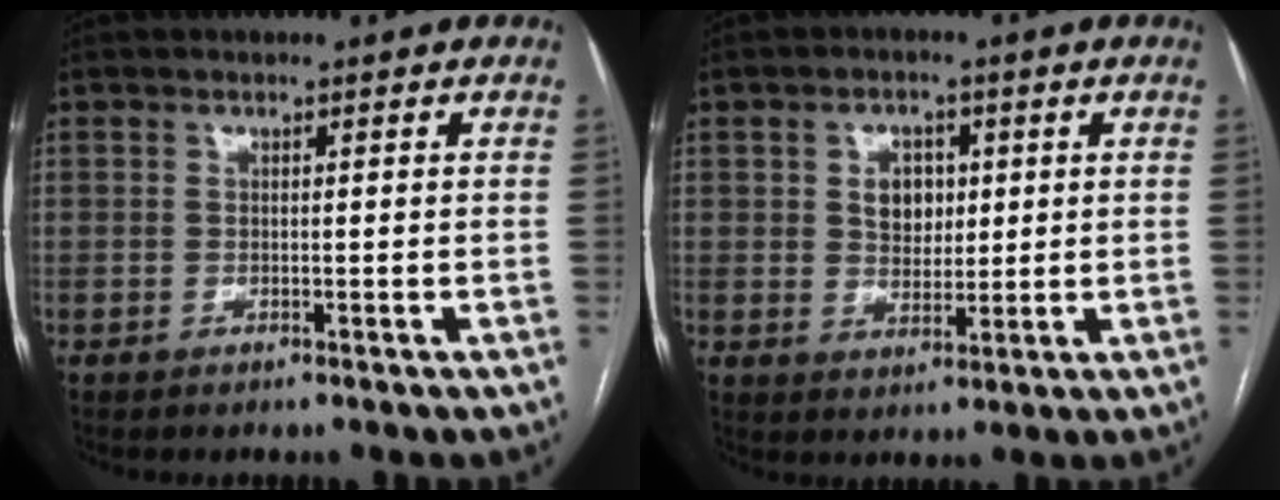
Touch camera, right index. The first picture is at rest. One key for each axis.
{"total": 5.1, "fx": 1.3, "fy": 3.7, "fz": 3.2, "tx": -0.051, "ty": 0.006, "tz": 0.030}